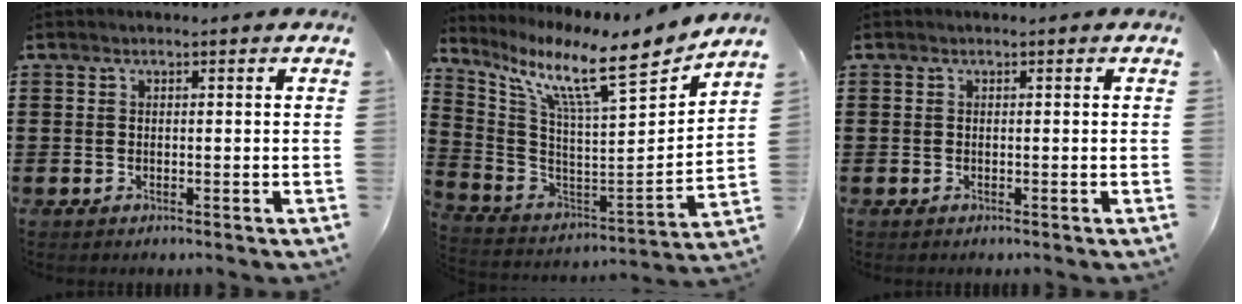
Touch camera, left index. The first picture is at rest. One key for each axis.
{"total": 11.6, "fx": 8.5, "fy": 1.0, "fz": 7.8, "tx": -0.167, "ty": -0.069, "tz": 0.131}
{"total": 0.0}